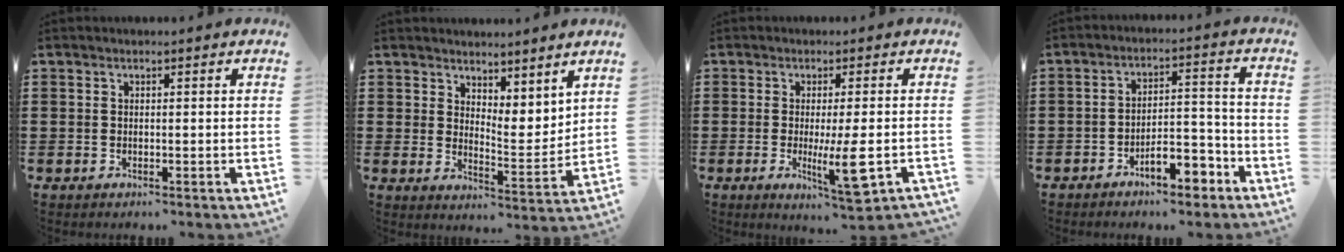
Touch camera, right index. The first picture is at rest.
{"total": 4.9, "force": [4.6, 1.7, 0.4], "torque": [-0.018, -0.025, 0.087]}
{"total": 7.7, "force": [-2.2, 0.5, 7.4], "torque": [-0.140, -0.028, -0.037]}
{"total": 6.3, "force": [-4.6, 1.9, 3.8], "torque": [-0.063, 0.012, -0.085]}